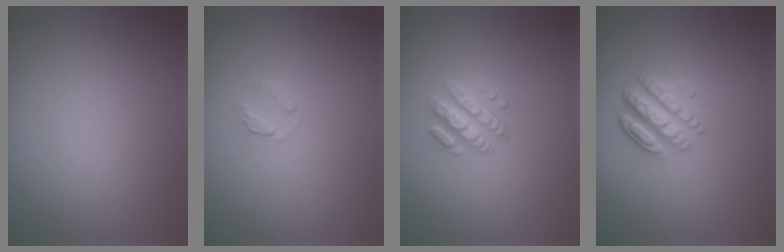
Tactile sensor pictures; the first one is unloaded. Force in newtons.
{"total": 0.8, "press": 0.5, "slide": 0.6}
{"total": 2.8, "press": 2.4, "slide": 1.5}
{"total": 4.6, "press": 3.4, "slide": 3.2}